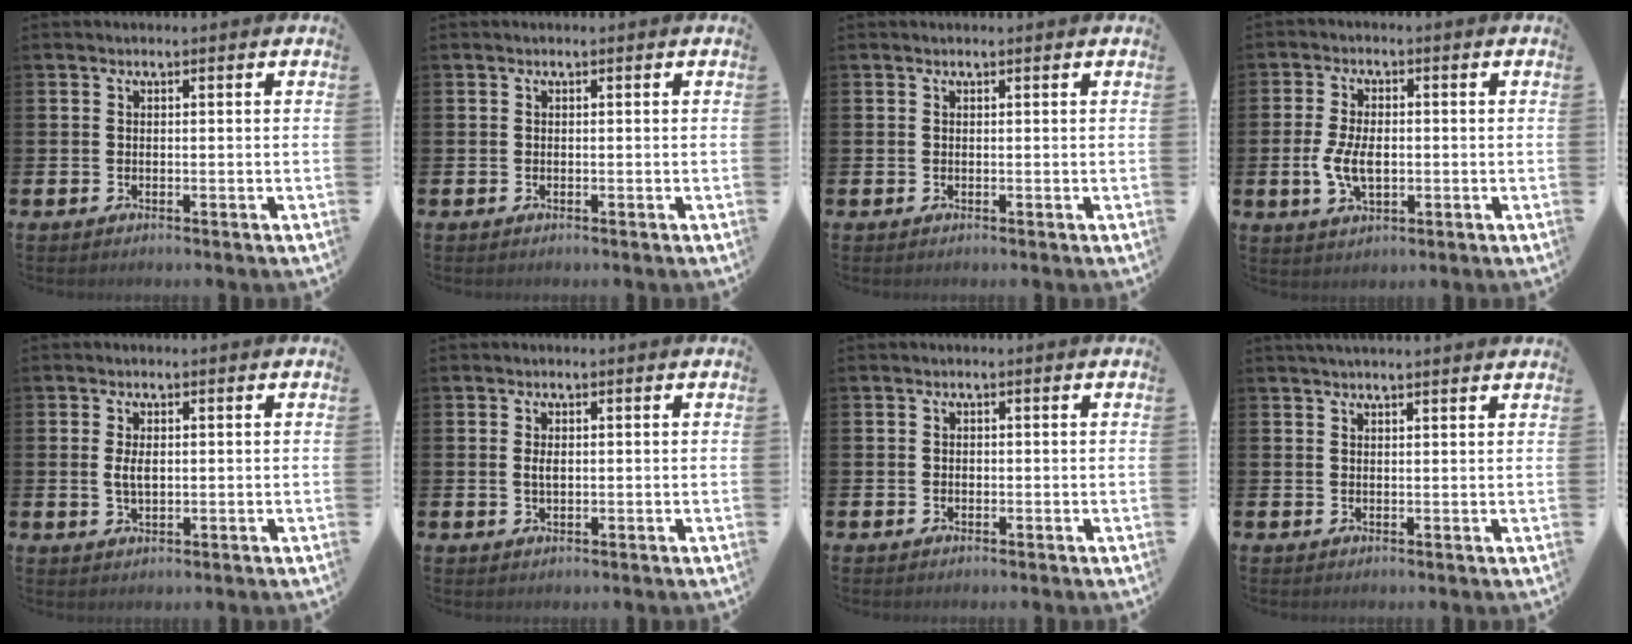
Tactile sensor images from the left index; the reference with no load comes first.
{"total": 0.0}
{"total": 0.0}
{"total": 5.5, "force": [-0.5, 3.1, 4.6], "torque": [-0.082, -0.002, -0.015]}
{"total": 2.7, "force": [0.4, 1.4, 2.3], "torque": [-0.031, 0.000, 0.002]}
{"total": 1.5, "force": [0.3, 0.7, 1.2], "torque": [-0.010, -0.001, 0.000]}
{"total": 0.6, "force": [-0.1, 0.6, 0.2], "torque": [-0.005, 0.005, -0.003]}
{"total": 1.9, "force": [1.8, -0.1, 0.5], "torque": [-0.010, -0.004, 0.033]}